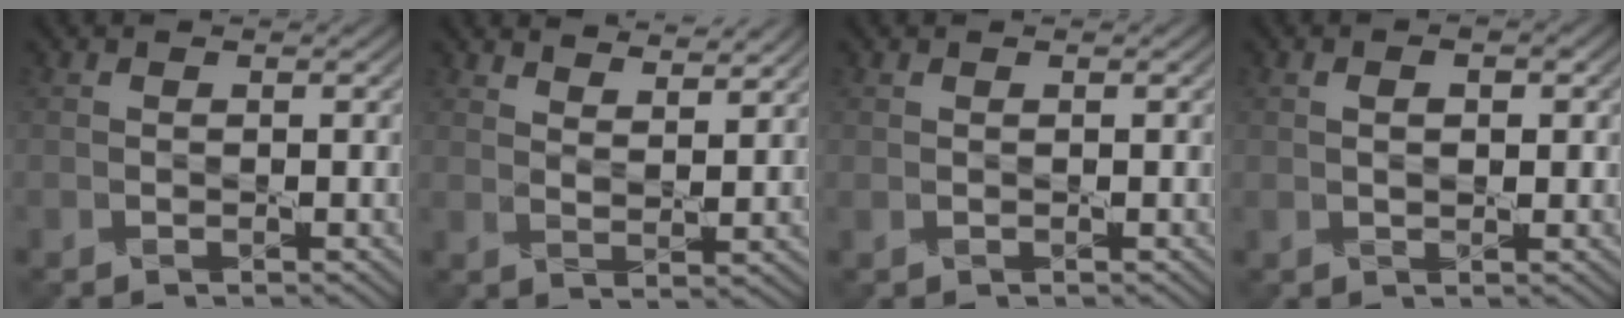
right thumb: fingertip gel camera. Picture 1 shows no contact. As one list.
[{"total": 5.2, "force": [4.5, 1.0, 2.4], "torque": [-0.038, -0.012, 0.083]}, {"total": 0.0}, {"total": 2.3, "force": [0.6, 1.2, 1.9], "torque": [-0.023, -0.010, 0.014]}]